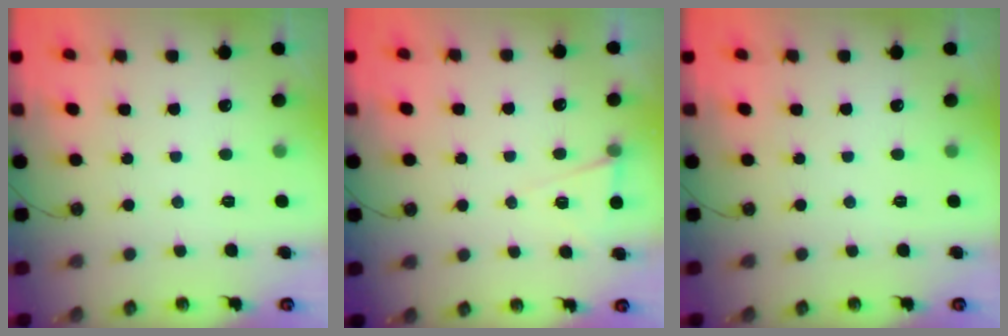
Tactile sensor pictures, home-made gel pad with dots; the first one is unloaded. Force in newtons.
{"total": 6.1, "press": 4.0, "slide": 4.7}
{"total": 0.0}